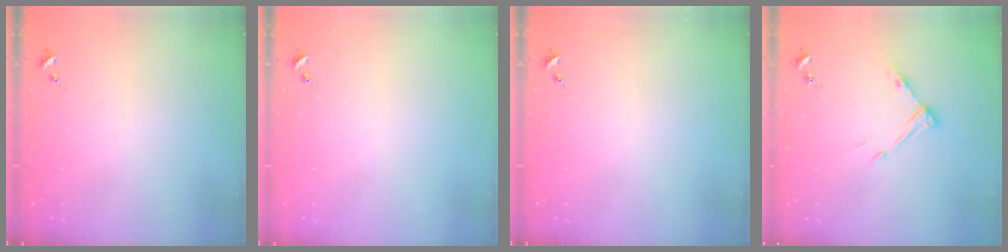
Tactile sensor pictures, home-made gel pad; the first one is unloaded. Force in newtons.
{"total": 0.0}
{"total": 0.0}
{"total": 8.1, "press": 8.1, "slide": 0.6}